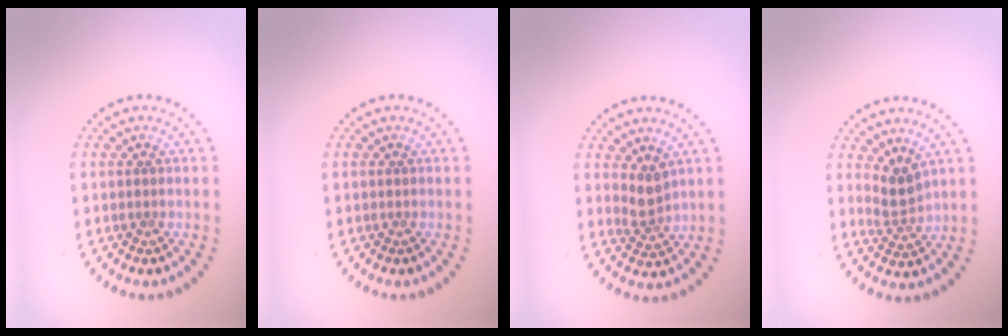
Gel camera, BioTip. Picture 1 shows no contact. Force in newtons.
{"total": 0.0}
{"total": 2.1, "press": 1.6, "slide": 1.4}
{"total": 2.3, "press": 1.7, "slide": 1.6}